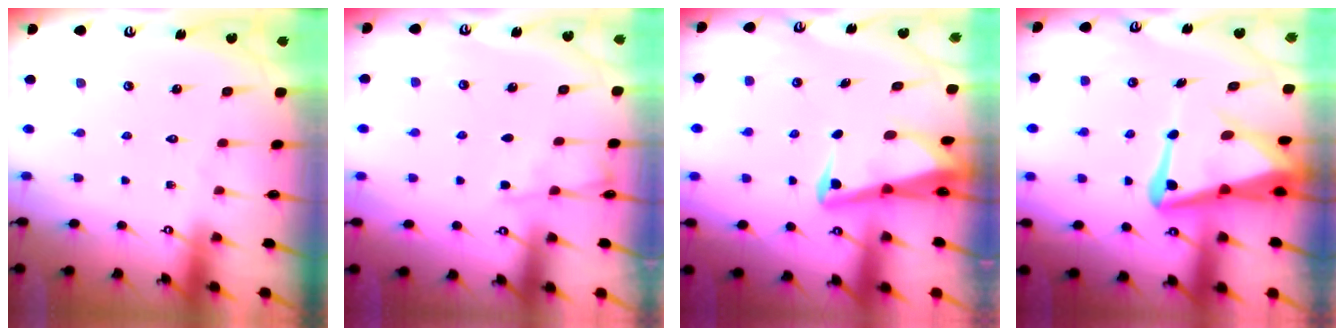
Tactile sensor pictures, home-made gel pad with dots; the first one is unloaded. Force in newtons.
{"total": 2.6, "press": 2.5, "slide": 0.4}
{"total": 4.4, "press": 4.3, "slide": 0.8}
{"total": 10.1, "press": 10.1, "slide": 1.2}